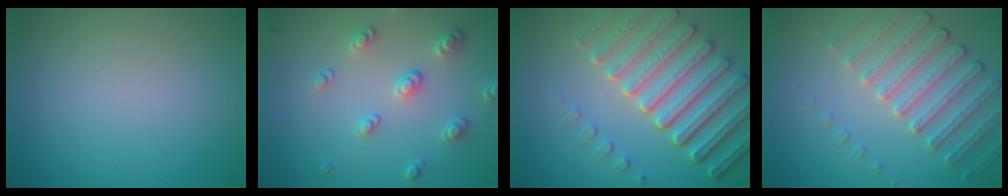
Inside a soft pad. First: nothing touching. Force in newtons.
{"total": 2.7, "press": 2.6, "slide": 0.4}
{"total": 8.0, "press": 5.8, "slide": 5.5}
{"total": 4.0, "press": 3.7, "slide": 1.5}